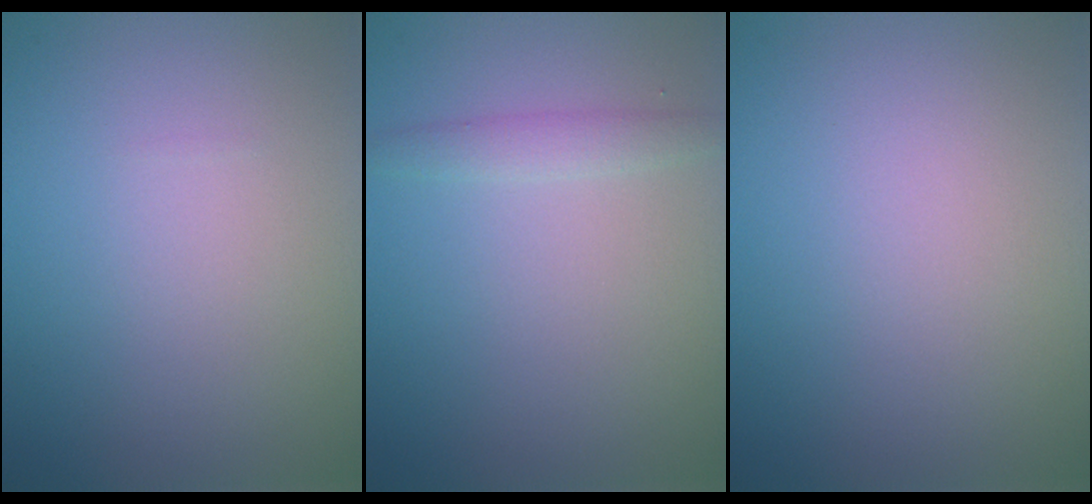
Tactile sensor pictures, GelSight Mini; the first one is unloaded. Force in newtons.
{"total": 1.5, "press": 1.5, "slide": 0.1}
{"total": 0.0}